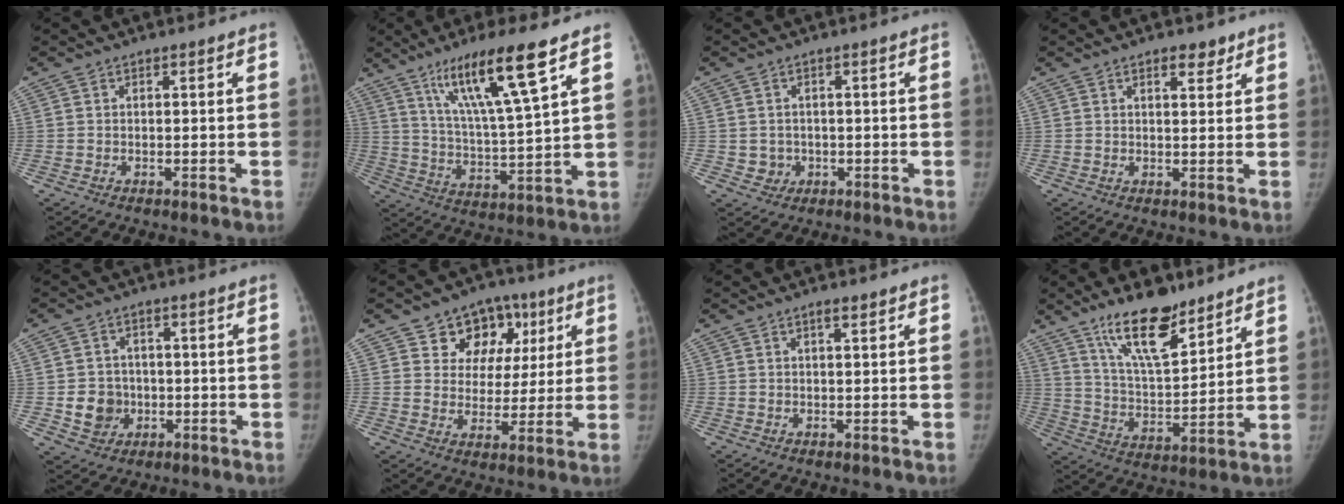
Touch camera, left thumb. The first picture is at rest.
{"total": 15.5, "force": [9.2, 1.1, 12.4], "torque": [-0.221, -0.045, 0.170]}
{"total": 3.0, "force": [-0.5, 2.9, 0.7], "torque": [0.005, 0.006, -0.003]}
{"total": 3.3, "force": [2.2, 1.5, 2.0], "torque": [-0.013, -0.012, 0.032]}
{"total": 6.6, "force": [-1.2, 6.0, 2.4], "torque": [-0.013, 0.009, -0.014]}
{"total": 12.0, "force": [5.5, 9.8, 4.4], "torque": [-0.013, -0.008, 0.084]}
{"total": 1.4, "force": [0.9, 0.3, 1.0], "torque": [-0.018, -0.004, 0.016]}
{"total": 14.7, "force": [10.6, 5.2, 8.9], "torque": [-0.125, -0.071, 0.195]}